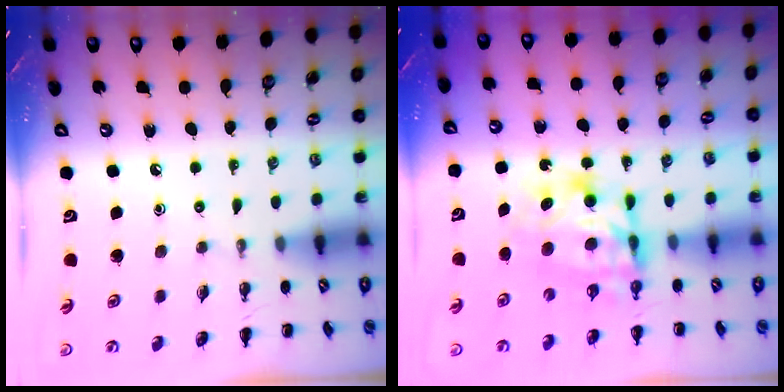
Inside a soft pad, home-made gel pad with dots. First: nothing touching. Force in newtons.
{"total": 6.6, "press": 6.5, "slide": 0.9}